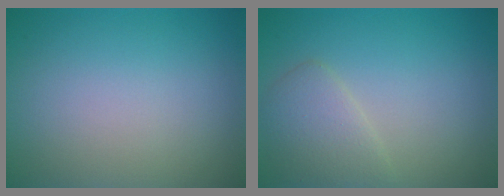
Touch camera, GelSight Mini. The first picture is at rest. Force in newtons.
{"total": 2.7, "press": 2.7, "slide": 0.1}